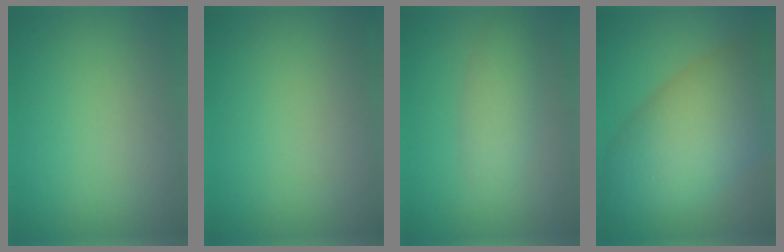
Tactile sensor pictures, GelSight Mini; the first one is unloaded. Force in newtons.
{"total": 0.0}
{"total": 2.6, "press": 2.6, "slide": 0.1}
{"total": 10.6, "press": 10.6, "slide": 0.5}